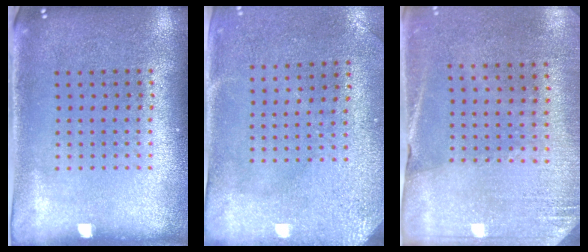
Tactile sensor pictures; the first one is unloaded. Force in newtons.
{"total": 3.0, "press": 2.3, "slide": 1.9}
{"total": 2.6, "press": 2.4, "slide": 1.0}